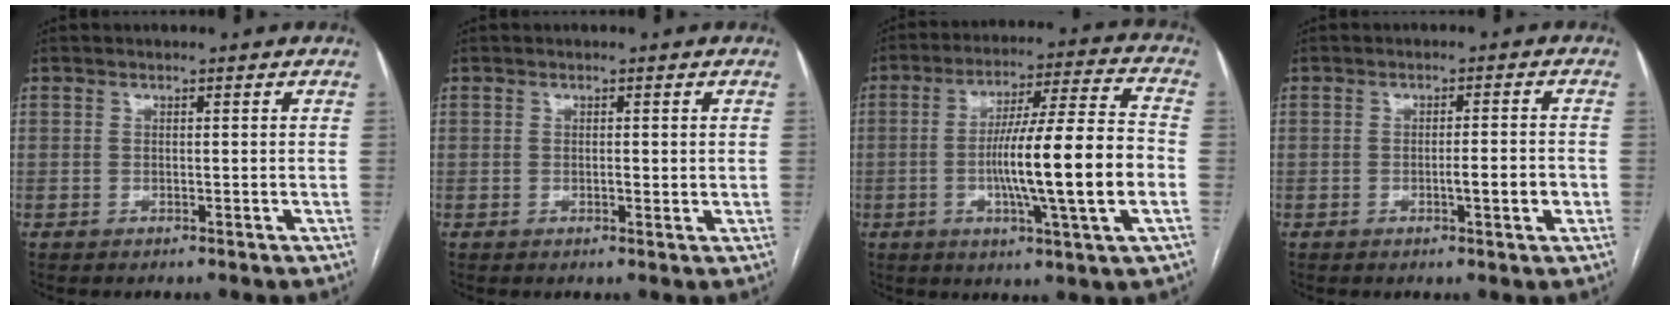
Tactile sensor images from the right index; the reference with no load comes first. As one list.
[{"total": 1.2, "force": [0.1, 0.5, 1.1], "torque": [-0.017, -0.002, 0.002]}, {"total": 17.0, "force": [-3.1, -0.1, 16.8], "torque": [-0.279, 0.002, -0.055]}, {"total": 4.0, "force": [-1.2, 0.4, 3.8], "torque": [-0.058, -0.001, -0.015]}]